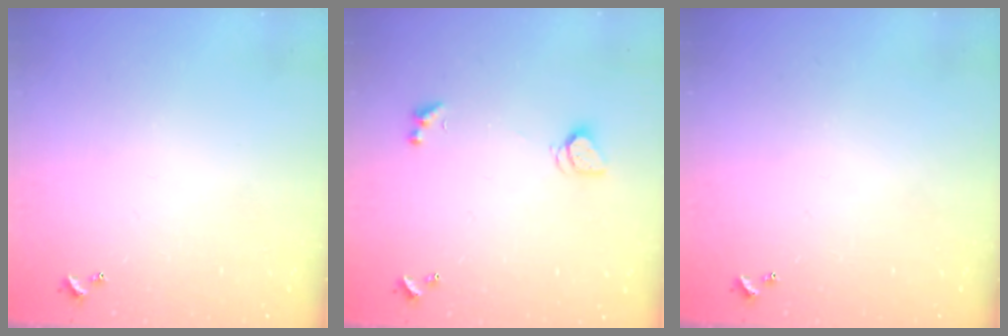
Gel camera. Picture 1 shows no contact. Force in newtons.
{"total": 2.0, "press": 2.0, "slide": 0.3}
{"total": 0.0}